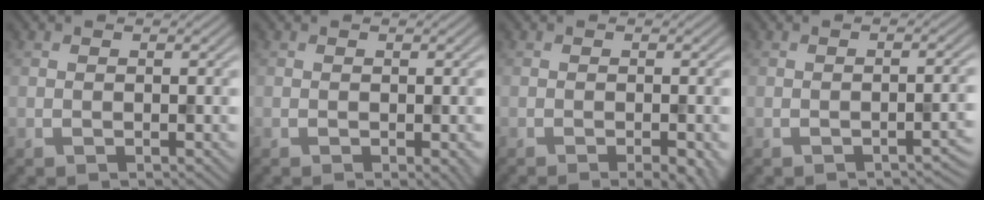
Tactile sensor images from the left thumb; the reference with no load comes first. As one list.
[{"total": 1.2, "force": [-0.3, 0.2, 1.2], "torque": [-0.013, -0.005, -0.004]}, {"total": 2.9, "force": [-1.5, 0.5, 2.4], "torque": [-0.028, 0.003, -0.021]}, {"total": 2.3, "force": [-1.4, 0.5, 1.8], "torque": [-0.021, 0.004, -0.024]}]